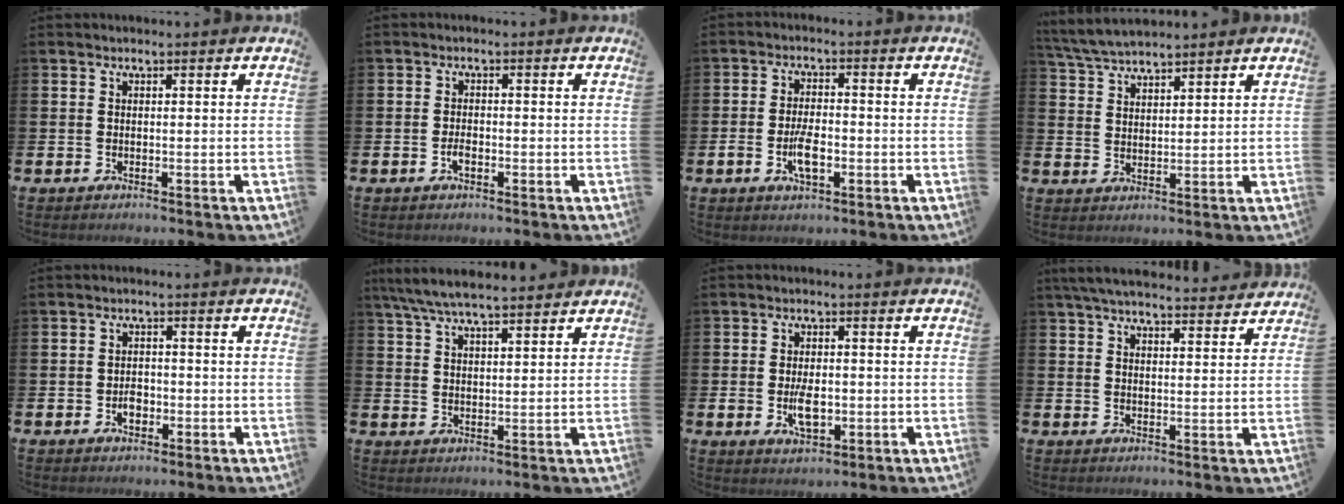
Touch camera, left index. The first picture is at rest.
{"total": 1.6, "force": [-0.7, 0.8, 1.3], "torque": [-0.027, 0.004, -0.013]}
{"total": 4.5, "force": [-1.3, 2.0, 3.9], "torque": [-0.068, 0.003, -0.025]}
{"total": 4.6, "force": [4.5, 0.5, 0.8], "torque": [-0.039, -0.015, 0.083]}
{"total": 2.2, "force": [-0.7, 1.5, 1.4], "torque": [-0.013, -0.001, -0.017]}
{"total": 6.3, "force": [5.8, 0.8, 2.3], "torque": [-0.068, -0.015, 0.109]}
{"total": 4.4, "force": [-0.8, 2.5, 3.6], "torque": [-0.045, -0.003, -0.017]}
{"total": 5.5, "force": [5.3, 0.7, 1.4], "torque": [-0.041, -0.021, 0.097]}